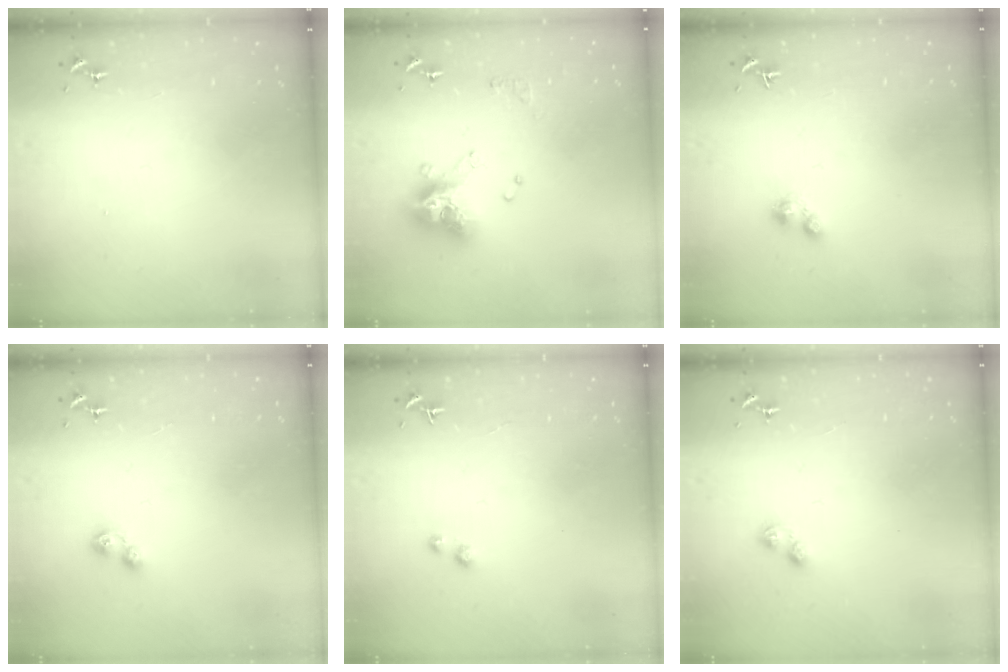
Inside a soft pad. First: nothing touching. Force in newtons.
{"total": 13.5, "press": 13.5, "slide": 1.3}
{"total": 2.4, "press": 2.3, "slide": 0.3}
{"total": 5.3, "press": 5.2, "slide": 0.6}
{"total": 1.7, "press": 1.6, "slide": 0.1}
{"total": 3.2, "press": 3.2, "slide": 0.4}